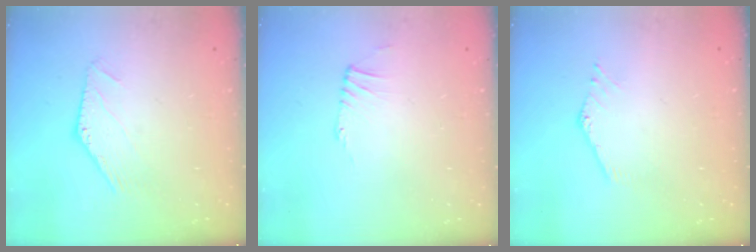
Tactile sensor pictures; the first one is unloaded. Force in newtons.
{"total": 0.0}
{"total": 1.9, "press": 1.9, "slide": 0.1}